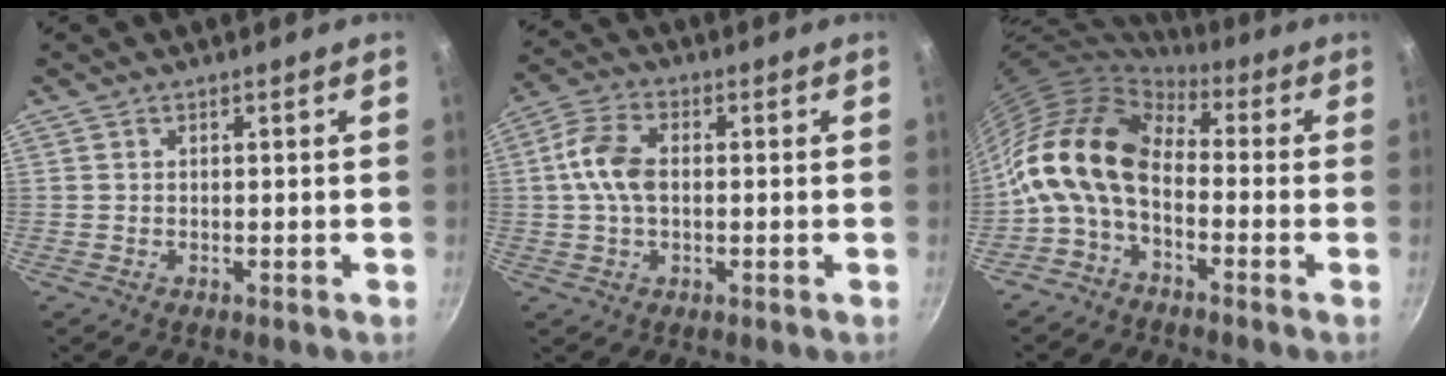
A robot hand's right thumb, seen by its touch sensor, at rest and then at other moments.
{"total": 8.3, "force": [0.4, 5.1, 6.5], "torque": [-0.127, 0.021, -0.001]}
{"total": 14.0, "force": [-1.8, 8.6, 10.9], "torque": [-0.195, 0.032, -0.056]}